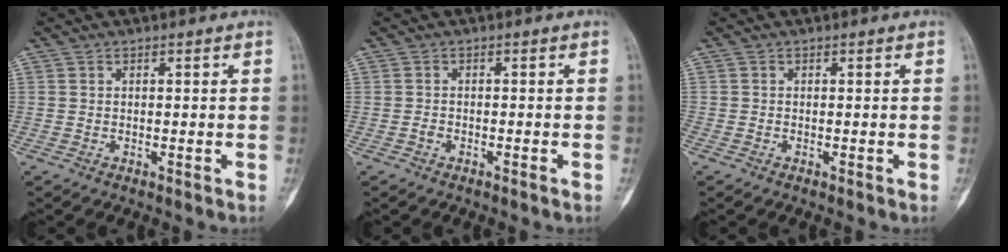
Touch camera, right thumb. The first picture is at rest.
{"total": 0.8, "force": [-0.6, 0.3, 0.4], "torque": [-0.011, 0.002, -0.011]}
{"total": 0.0}